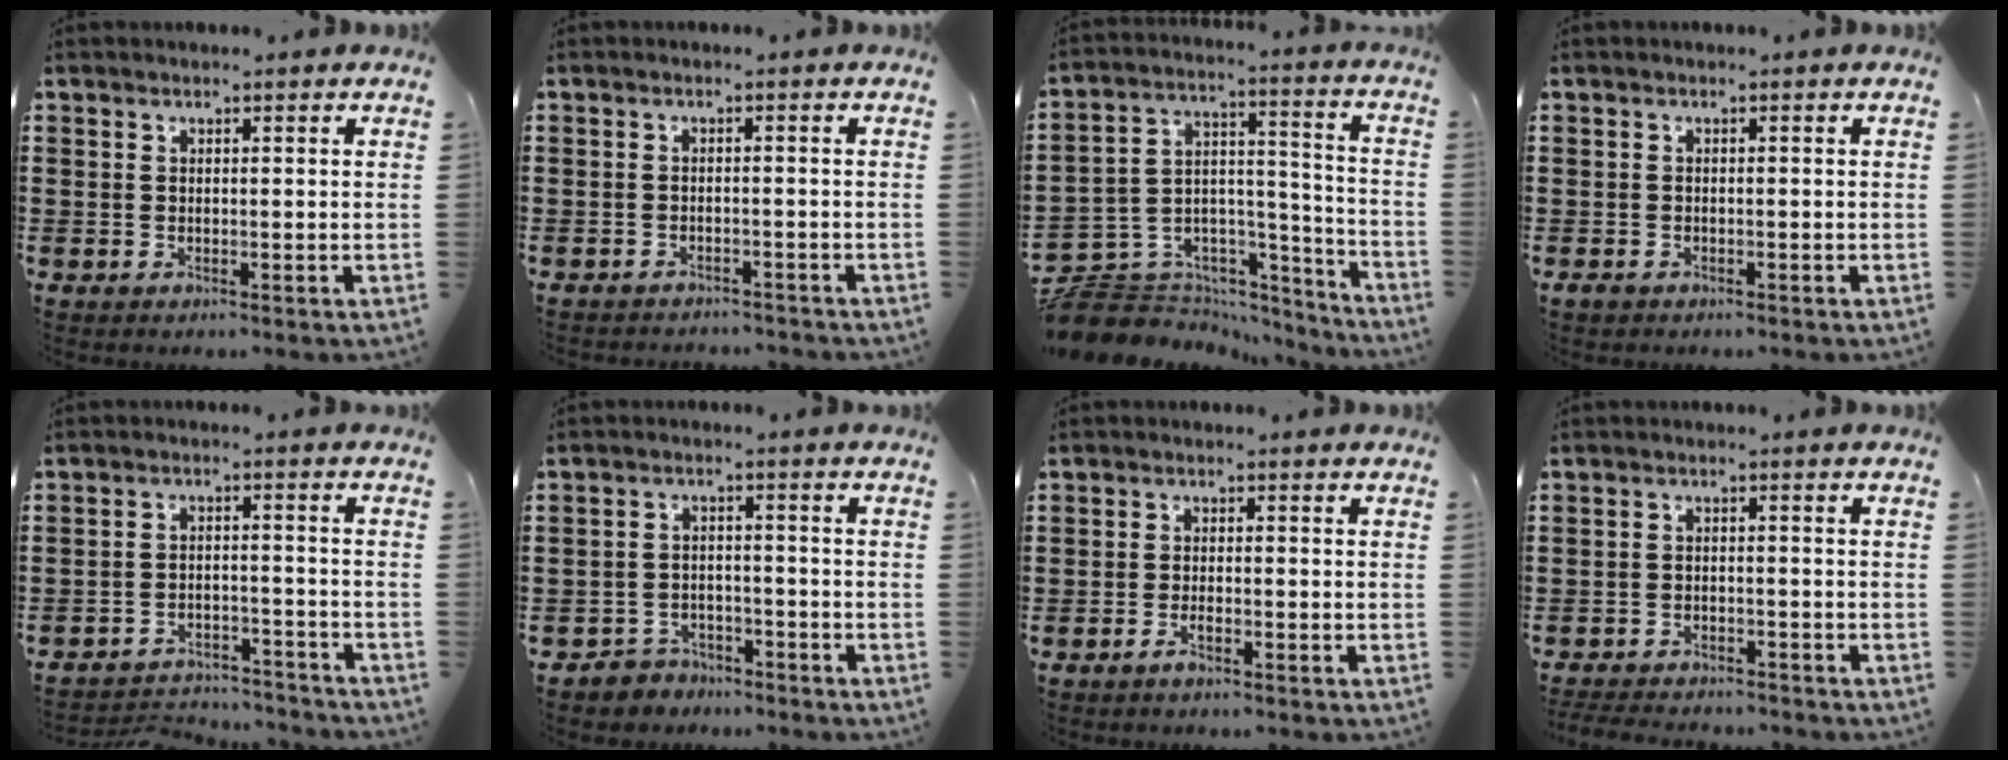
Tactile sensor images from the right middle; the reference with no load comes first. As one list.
[{"total": 1.5, "force": [-1.5, 0.1, -0.1], "torque": [-0.004, 0.001, -0.032]}, {"total": 7.1, "force": [-6.1, 3.6, 0.6], "torque": [-0.028, 0.000, -0.118]}, {"total": 0.9, "force": [-0.6, 0.5, 0.3], "torque": [-0.015, -0.004, -0.016]}, {"total": 3.8, "force": [-3.8, 0.5, 0.2], "torque": [-0.009, 0.005, -0.081]}, {"total": 3.1, "force": [-2.9, 1.0, -0.3], "torque": [-0.004, 0.001, -0.063]}, {"total": 1.7, "force": [-1.1, 0.3, 1.2], "torque": [-0.031, -0.007, -0.022]}, {"total": 2.9, "force": [-2.9, 0.3, 0.2], "torque": [-0.007, 0.000, -0.062]}]